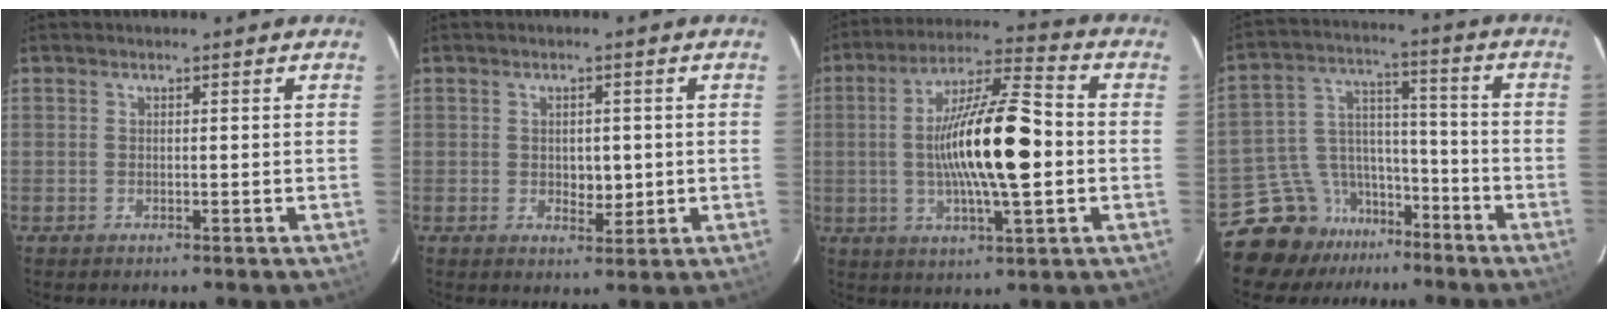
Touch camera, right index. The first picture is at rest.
{"total": 4.0, "force": [-0.2, 2.4, 3.2], "torque": [-0.050, 0.003, 0.007]}
{"total": 16.9, "force": [-1.0, 2.9, 16.7], "torque": [-0.302, 0.016, -0.016]}
{"total": 13.8, "force": [-10.2, 9.0, 2.2], "torque": [-0.044, 0.080, -0.169]}